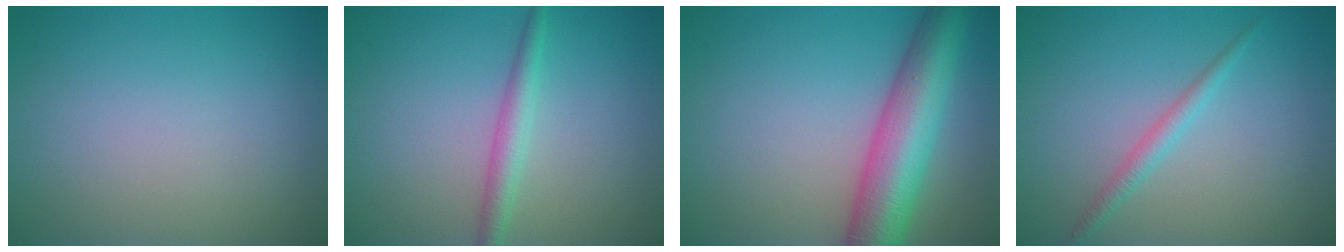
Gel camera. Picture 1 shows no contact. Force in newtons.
{"total": 2.2, "press": 2.2, "slide": 0.1}
{"total": 8.6, "press": 8.6, "slide": 0.2}
{"total": 1.6, "press": 1.6, "slide": 0.1}